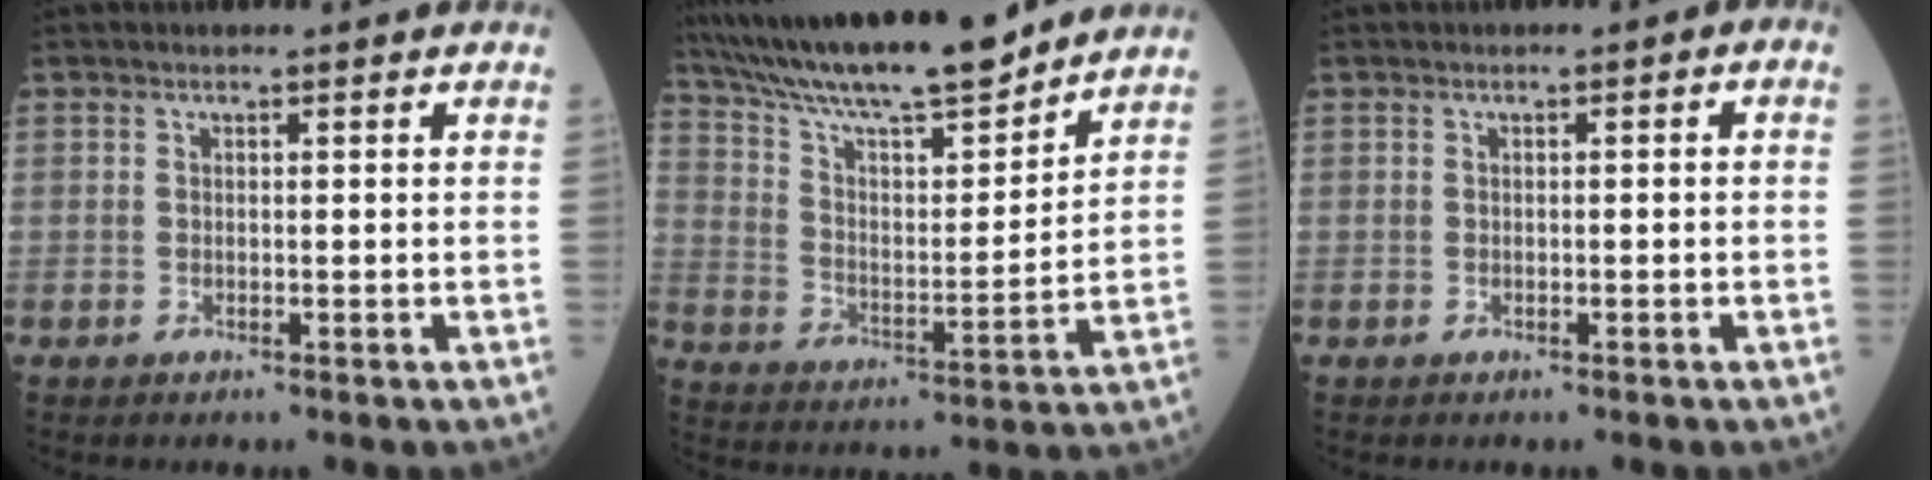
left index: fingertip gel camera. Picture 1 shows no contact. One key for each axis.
{"total": 18.9, "fx": 16.4, "fy": 1.6, "fz": 9.2, "tx": -0.164, "ty": 0.006, "tz": 0.279}
{"total": 1.0, "fx": -0.2, "fy": 0.5, "fz": 0.8, "tx": -0.006, "ty": 0.005, "tz": -0.007}